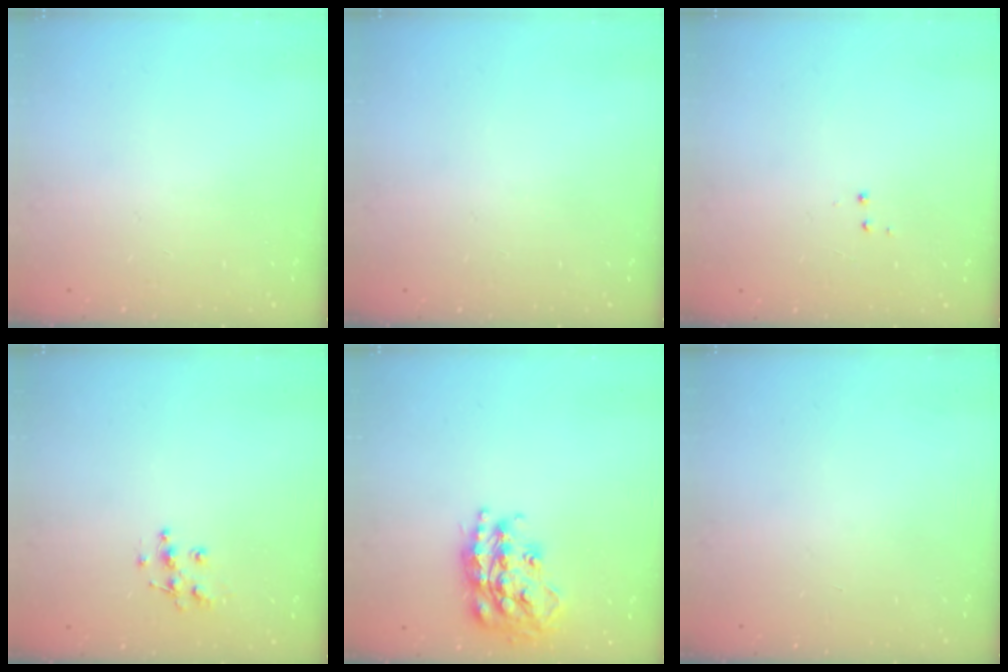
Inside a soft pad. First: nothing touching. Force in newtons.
{"total": 0.0}
{"total": 3.0, "press": 2.9, "slide": 0.6}
{"total": 7.8, "press": 7.7, "slide": 0.5}
{"total": 19.5, "press": 19.4, "slide": 1.3}
{"total": 0.0}